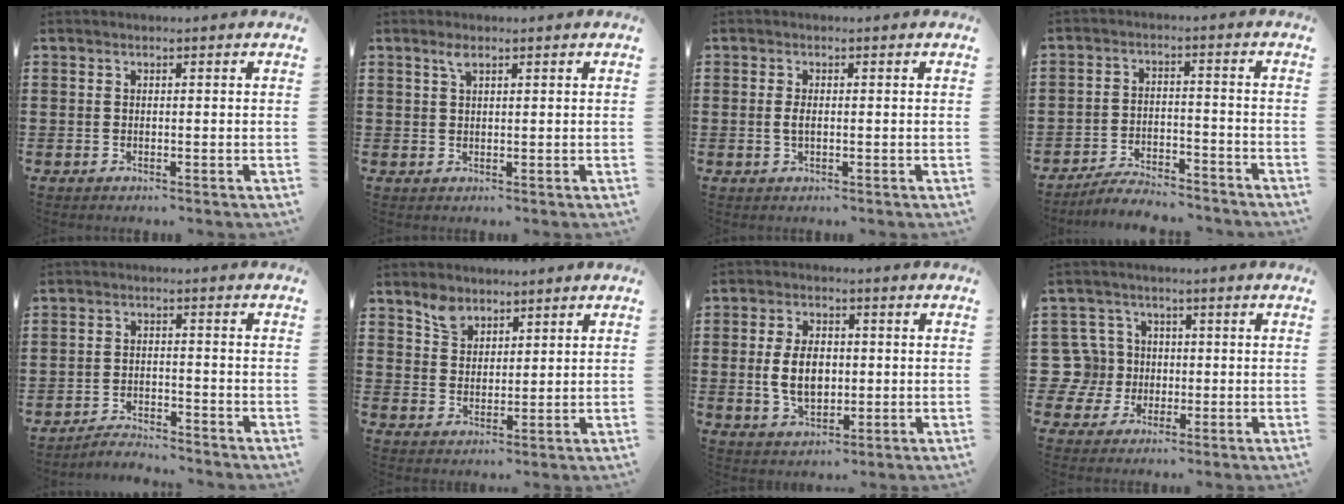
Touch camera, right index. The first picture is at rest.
{"total": 1.8, "force": [1.0, 0.6, 1.3], "torque": [-0.030, 0.002, 0.018]}
{"total": 1.6, "force": [0.0, 0.6, 1.5], "torque": [-0.037, 0.000, -0.004]}
{"total": 4.7, "force": [-4.6, 0.5, 1.1], "torque": [-0.021, 0.008, -0.090]}
{"total": 2.9, "force": [-2.9, 0.2, 0.1], "torque": [-0.009, 0.001, -0.061]}
{"total": 4.0, "force": [3.1, 2.4, 1.1], "torque": [-0.024, 0.004, 0.059]}
{"total": 6.5, "force": [-0.1, 4.0, 5.1], "torque": [-0.107, 0.004, -0.007]}
{"total": 7.4, "force": [0.2, 7.1, 2.3], "torque": [-0.099, 0.013, 0.001]}